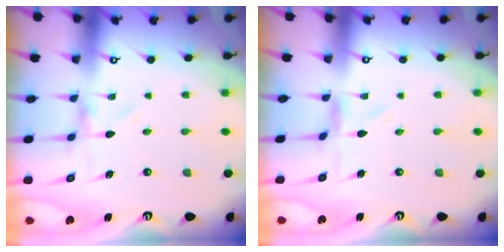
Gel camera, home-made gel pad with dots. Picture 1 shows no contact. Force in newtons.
{"total": 0.0}